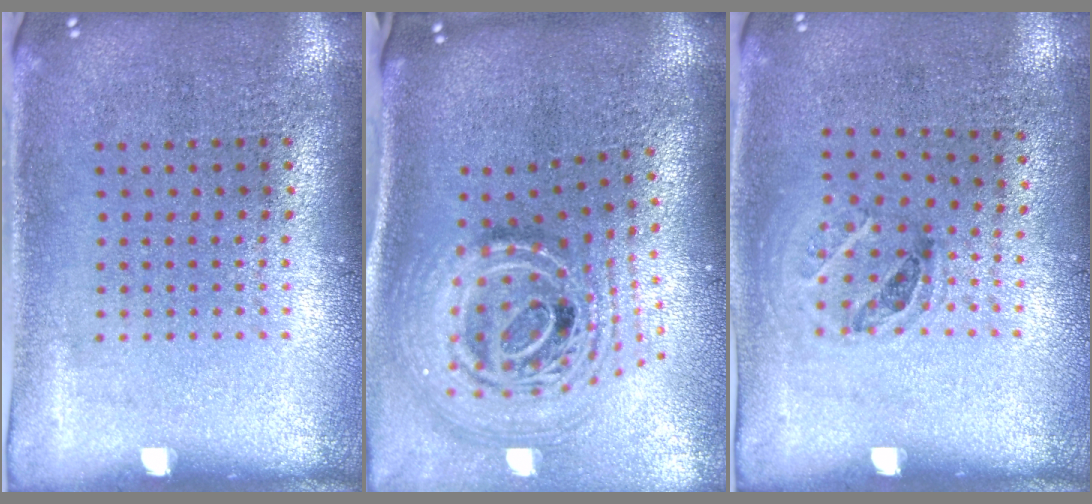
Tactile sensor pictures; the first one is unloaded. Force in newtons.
{"total": 2.6, "press": 1.8, "slide": 1.9}
{"total": 1.0, "press": 0.7, "slide": 0.7}